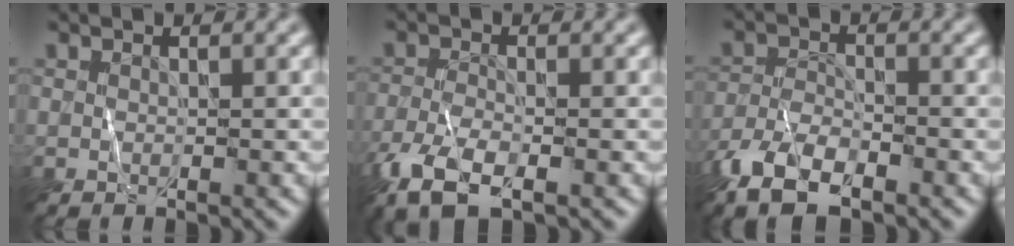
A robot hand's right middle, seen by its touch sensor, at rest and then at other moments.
{"total": 5.4, "force": [-3.3, 2.0, 3.8], "torque": [-0.083, -0.015, -0.072]}
{"total": 7.1, "force": [-4.8, 2.9, 4.3], "torque": [-0.086, -0.011, -0.096]}